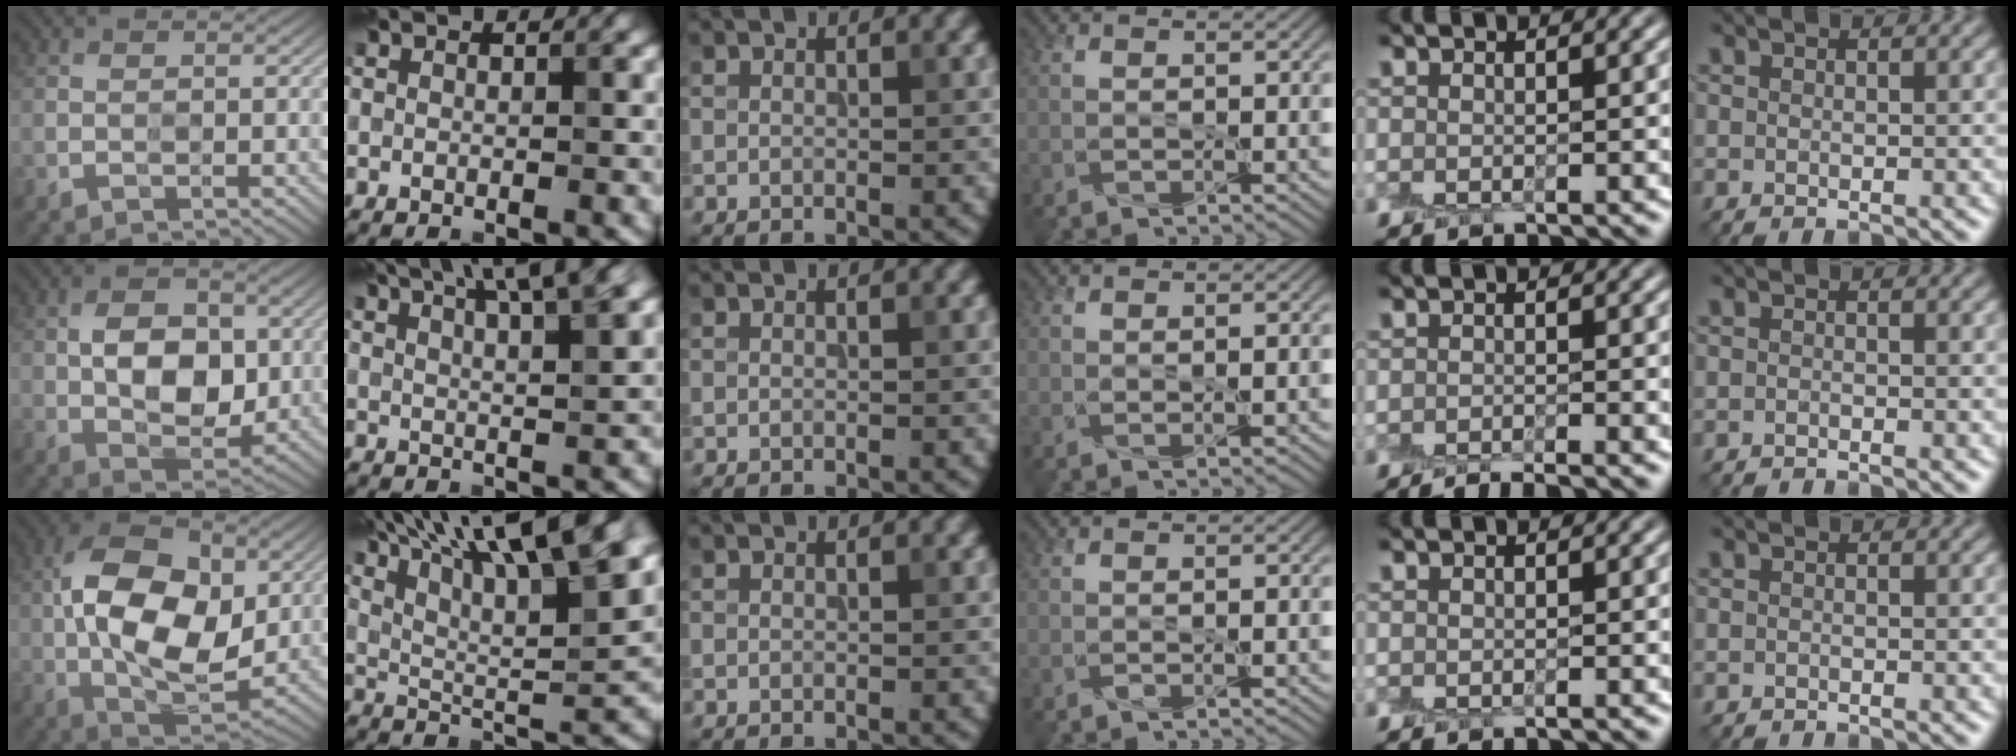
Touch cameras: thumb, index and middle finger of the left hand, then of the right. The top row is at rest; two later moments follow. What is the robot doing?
{"motion": "peel", "object": "cling film"}